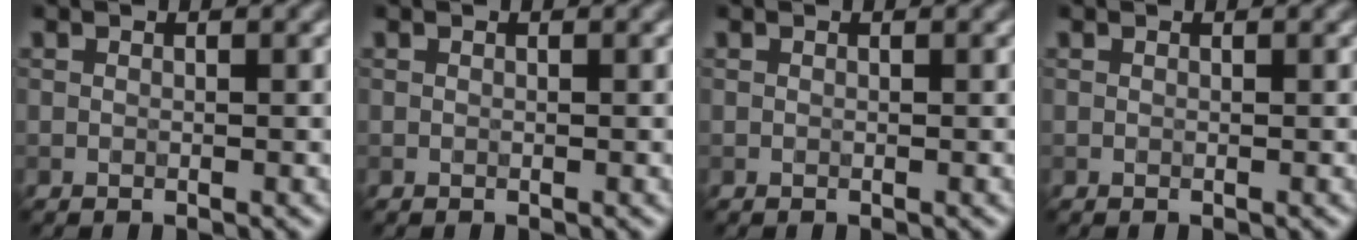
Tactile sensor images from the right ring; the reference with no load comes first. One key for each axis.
{"total": 0.0}
{"total": 0.0}
{"total": 0.0}